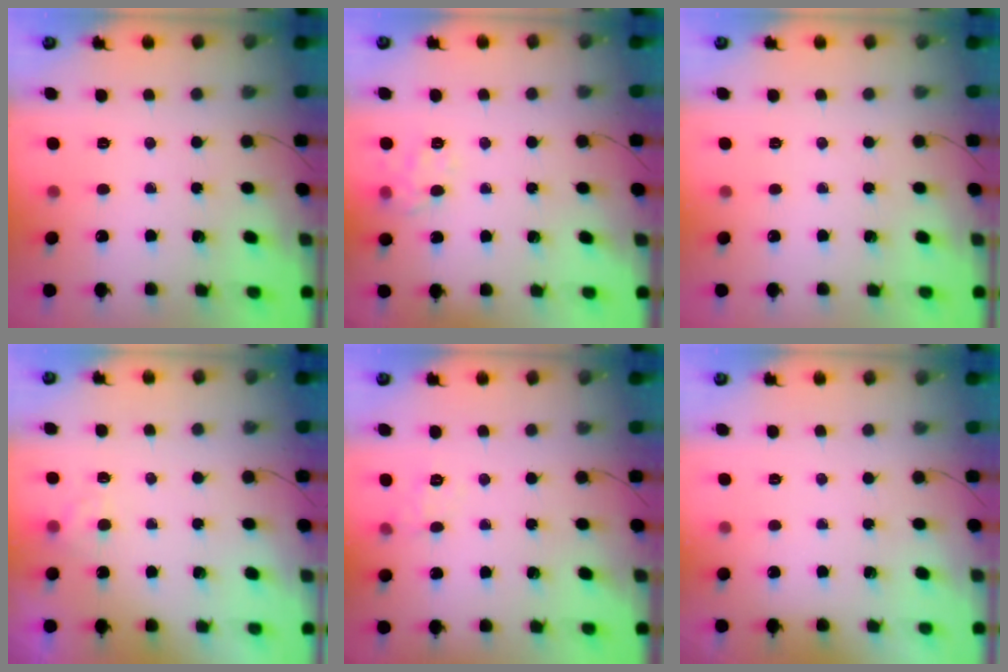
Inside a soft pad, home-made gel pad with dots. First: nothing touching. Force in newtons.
{"total": 6.0, "press": 5.9, "slide": 1.1}
{"total": 0.0}
{"total": 2.5, "press": 2.0, "slide": 1.5}
{"total": 6.1, "press": 5.9, "slide": 1.4}
{"total": 1.9, "press": 1.9, "slide": 0.3}